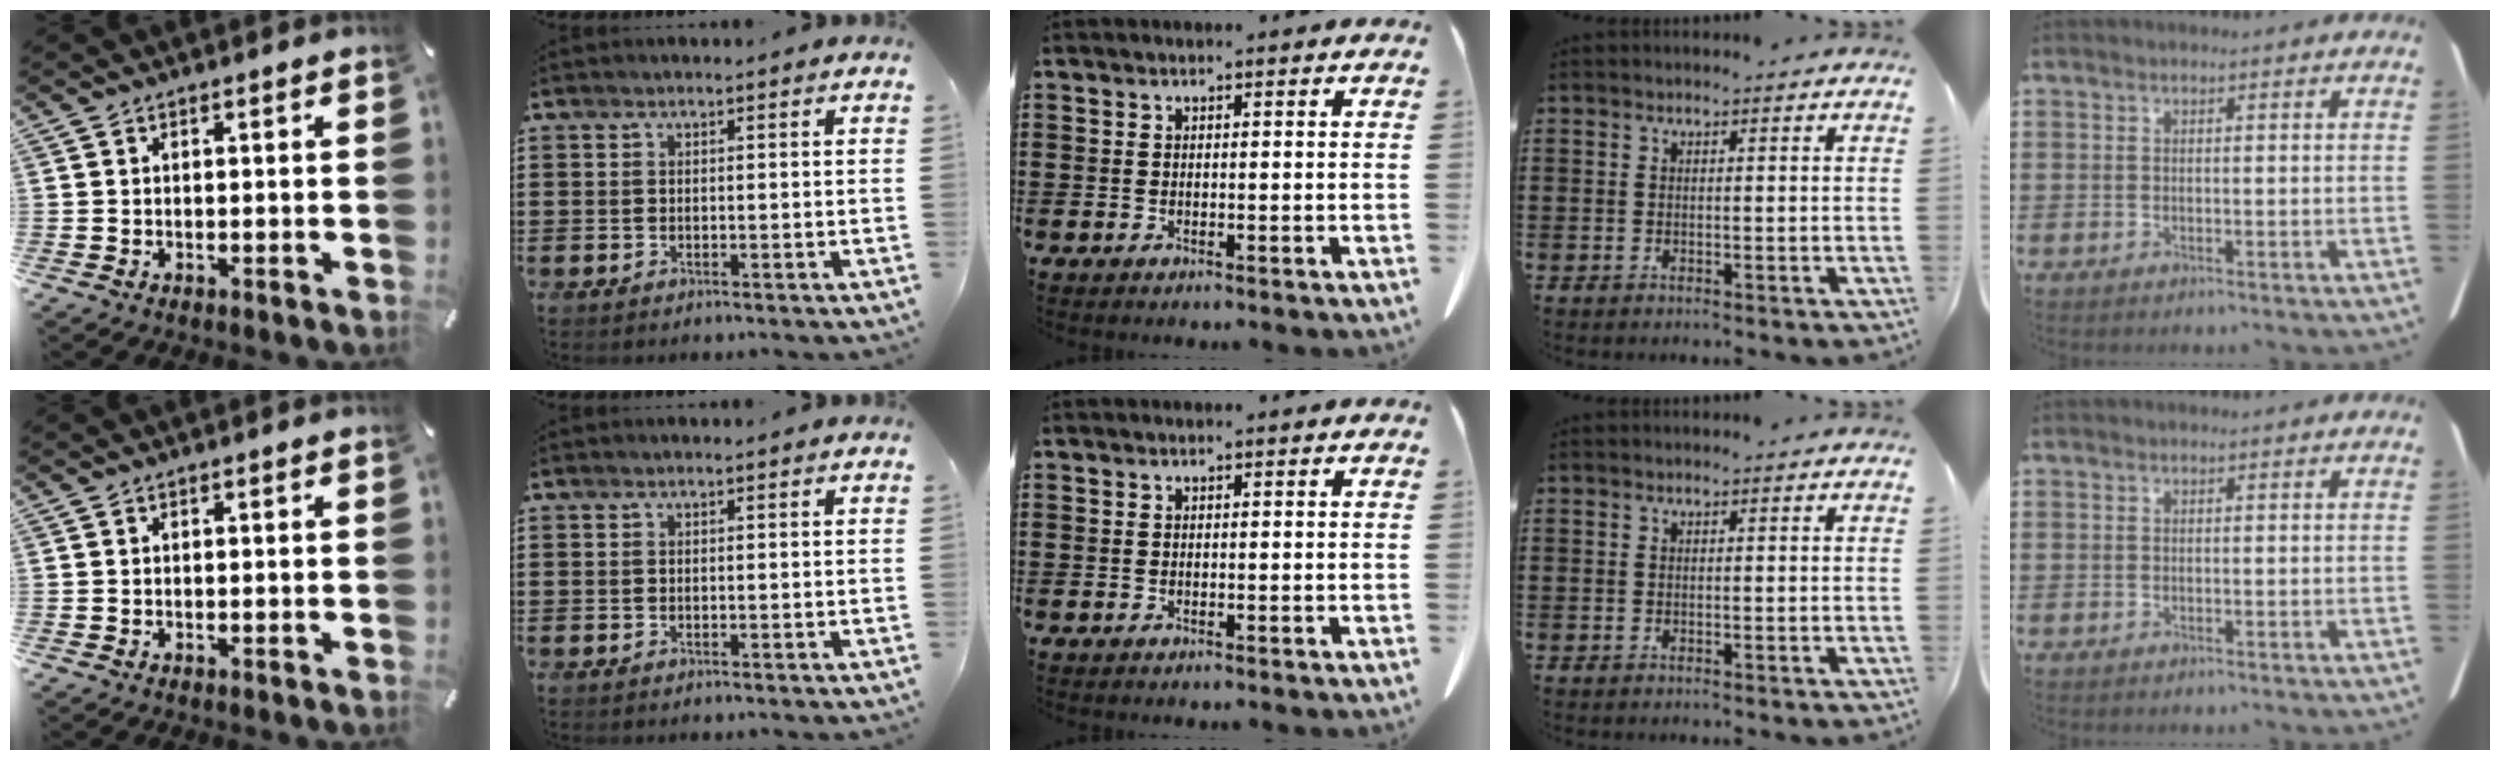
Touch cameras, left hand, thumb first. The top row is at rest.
{}